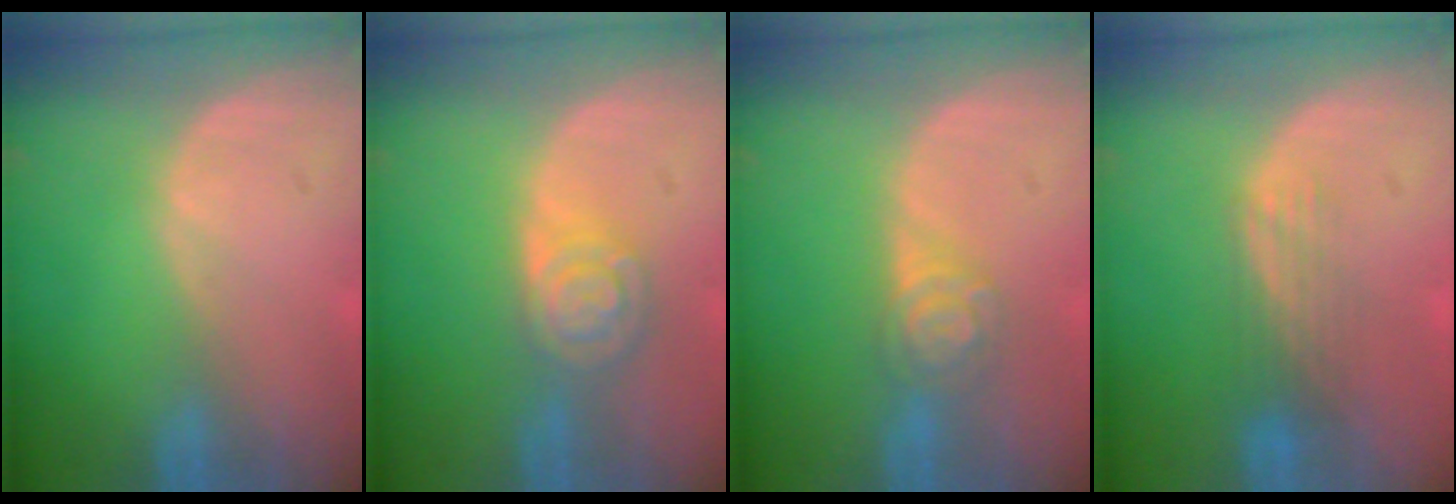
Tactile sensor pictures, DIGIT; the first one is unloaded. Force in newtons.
{"total": 5.5, "press": 4.8, "slide": 2.6}
{"total": 4.3, "press": 4.0, "slide": 1.6}
{"total": 3.9, "press": 3.2, "slide": 2.3}